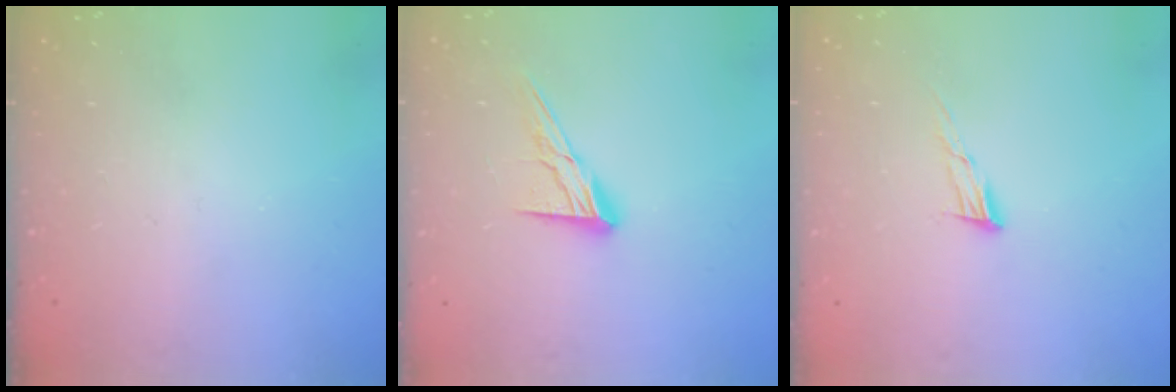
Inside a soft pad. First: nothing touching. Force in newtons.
{"total": 9.8, "press": 9.8, "slide": 0.5}
{"total": 7.3, "press": 7.2, "slide": 1.2}